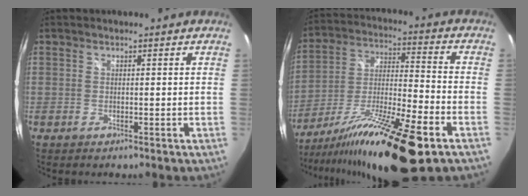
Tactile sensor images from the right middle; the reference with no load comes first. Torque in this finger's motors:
{"motor_torque": [1.45, -0.69, 0.50, 0.21]}